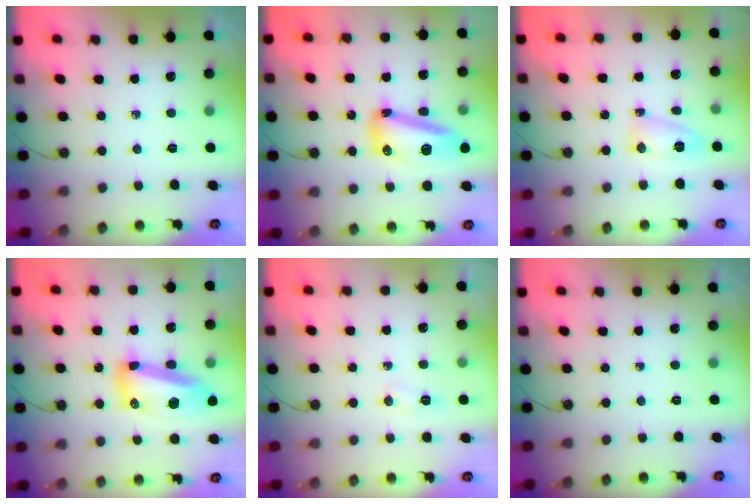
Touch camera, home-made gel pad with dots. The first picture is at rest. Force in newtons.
{"total": 13.7, "press": 13.7, "slide": 1.2}
{"total": 5.2, "press": 5.1, "slide": 1.1}
{"total": 14.8, "press": 14.5, "slide": 2.7}
{"total": 4.4, "press": 4.4, "slide": 0.5}
{"total": 0.0}